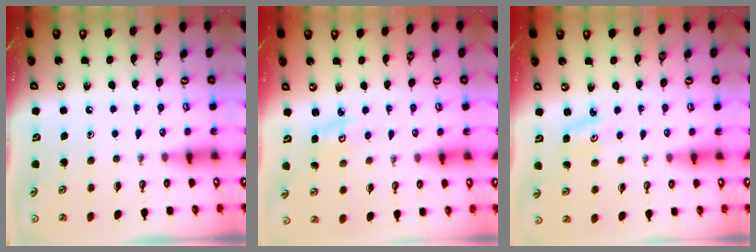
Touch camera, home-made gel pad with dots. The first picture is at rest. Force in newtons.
{"total": 3.1, "press": 3.0, "slide": 0.4}
{"total": 3.1, "press": 3.1, "slide": 0.3}